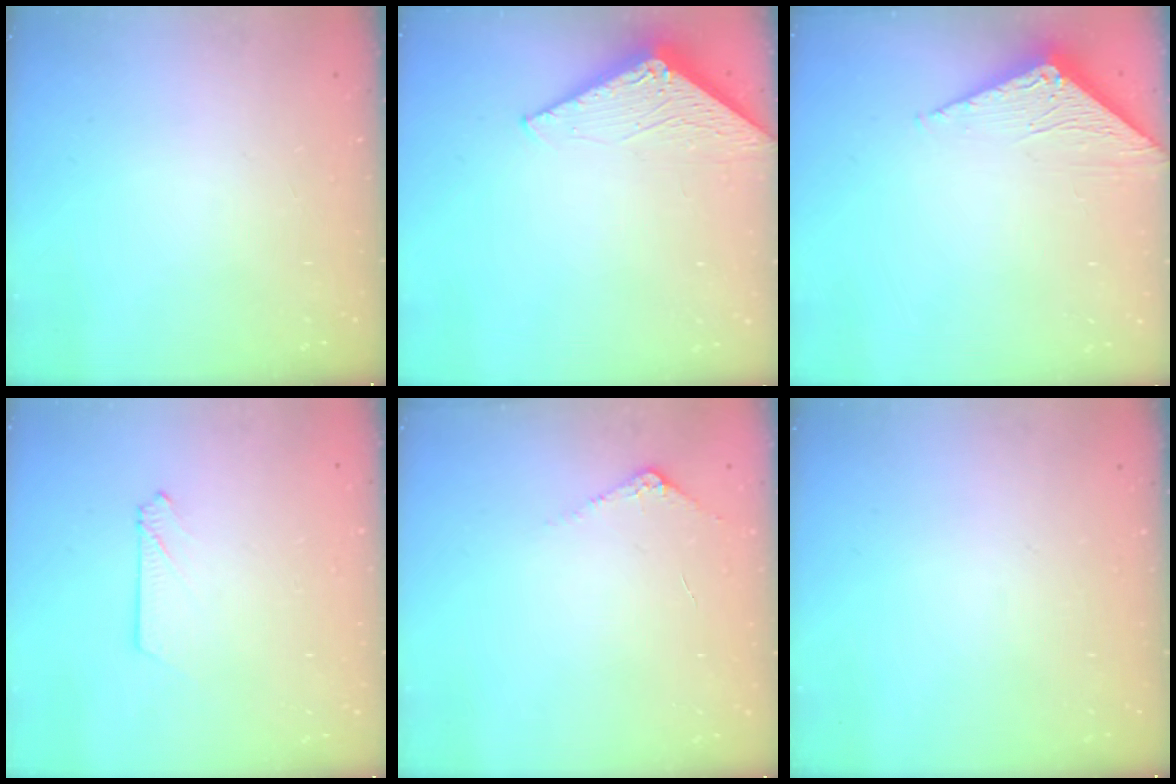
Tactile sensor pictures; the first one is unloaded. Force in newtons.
{"total": 3.1, "press": 3.1, "slide": 0.2}
{"total": 3.1, "press": 3.1, "slide": 0.2}
{"total": 2.6, "press": 2.6, "slide": 0.3}
{"total": 6.0, "press": 5.9, "slide": 0.7}
{"total": 0.0}